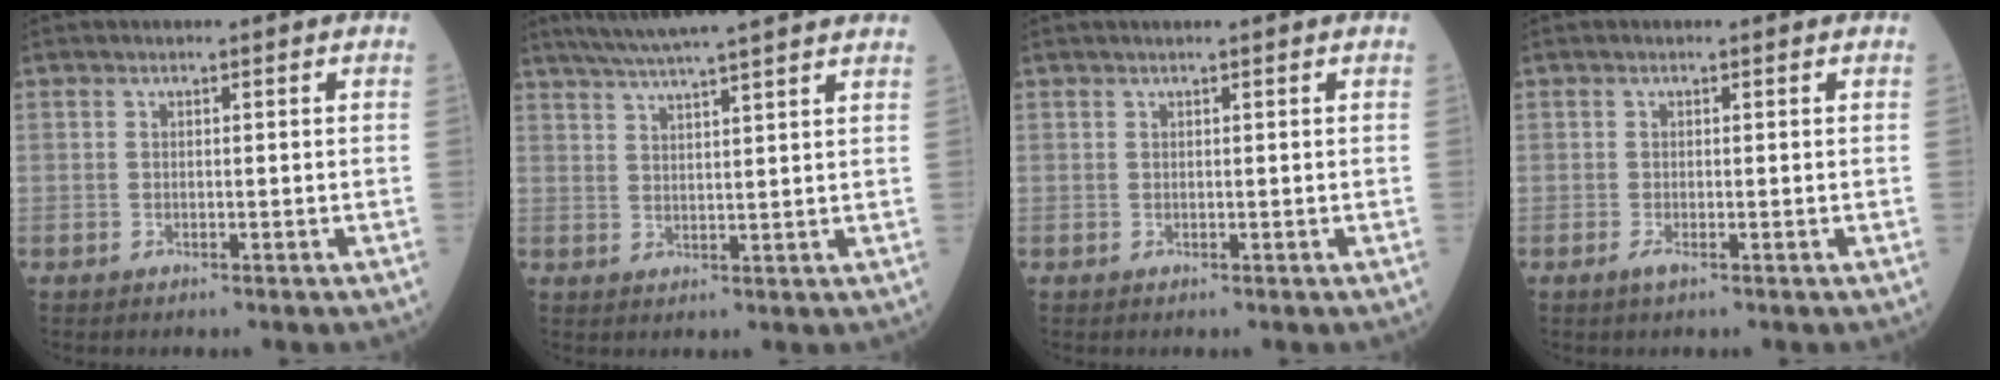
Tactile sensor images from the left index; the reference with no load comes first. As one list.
[{"total": 16.5, "force": [14.4, -0.3, 8.0], "torque": [-0.141, 0.027, 0.195]}, {"total": 1.5, "force": [1.3, -0.2, 0.8], "torque": [-0.008, 0.016, 0.023]}, {"total": 1.0, "force": [-0.4, 0.0, 0.9], "torque": [-0.018, -0.003, -0.008]}]